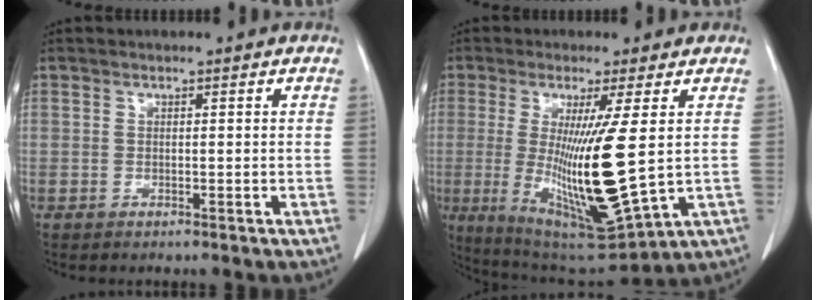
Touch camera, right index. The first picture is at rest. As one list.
[{"total": 18.1, "force": [-0.3, 1.7, 18.0], "torque": [-0.347, -0.040, 0.009]}]